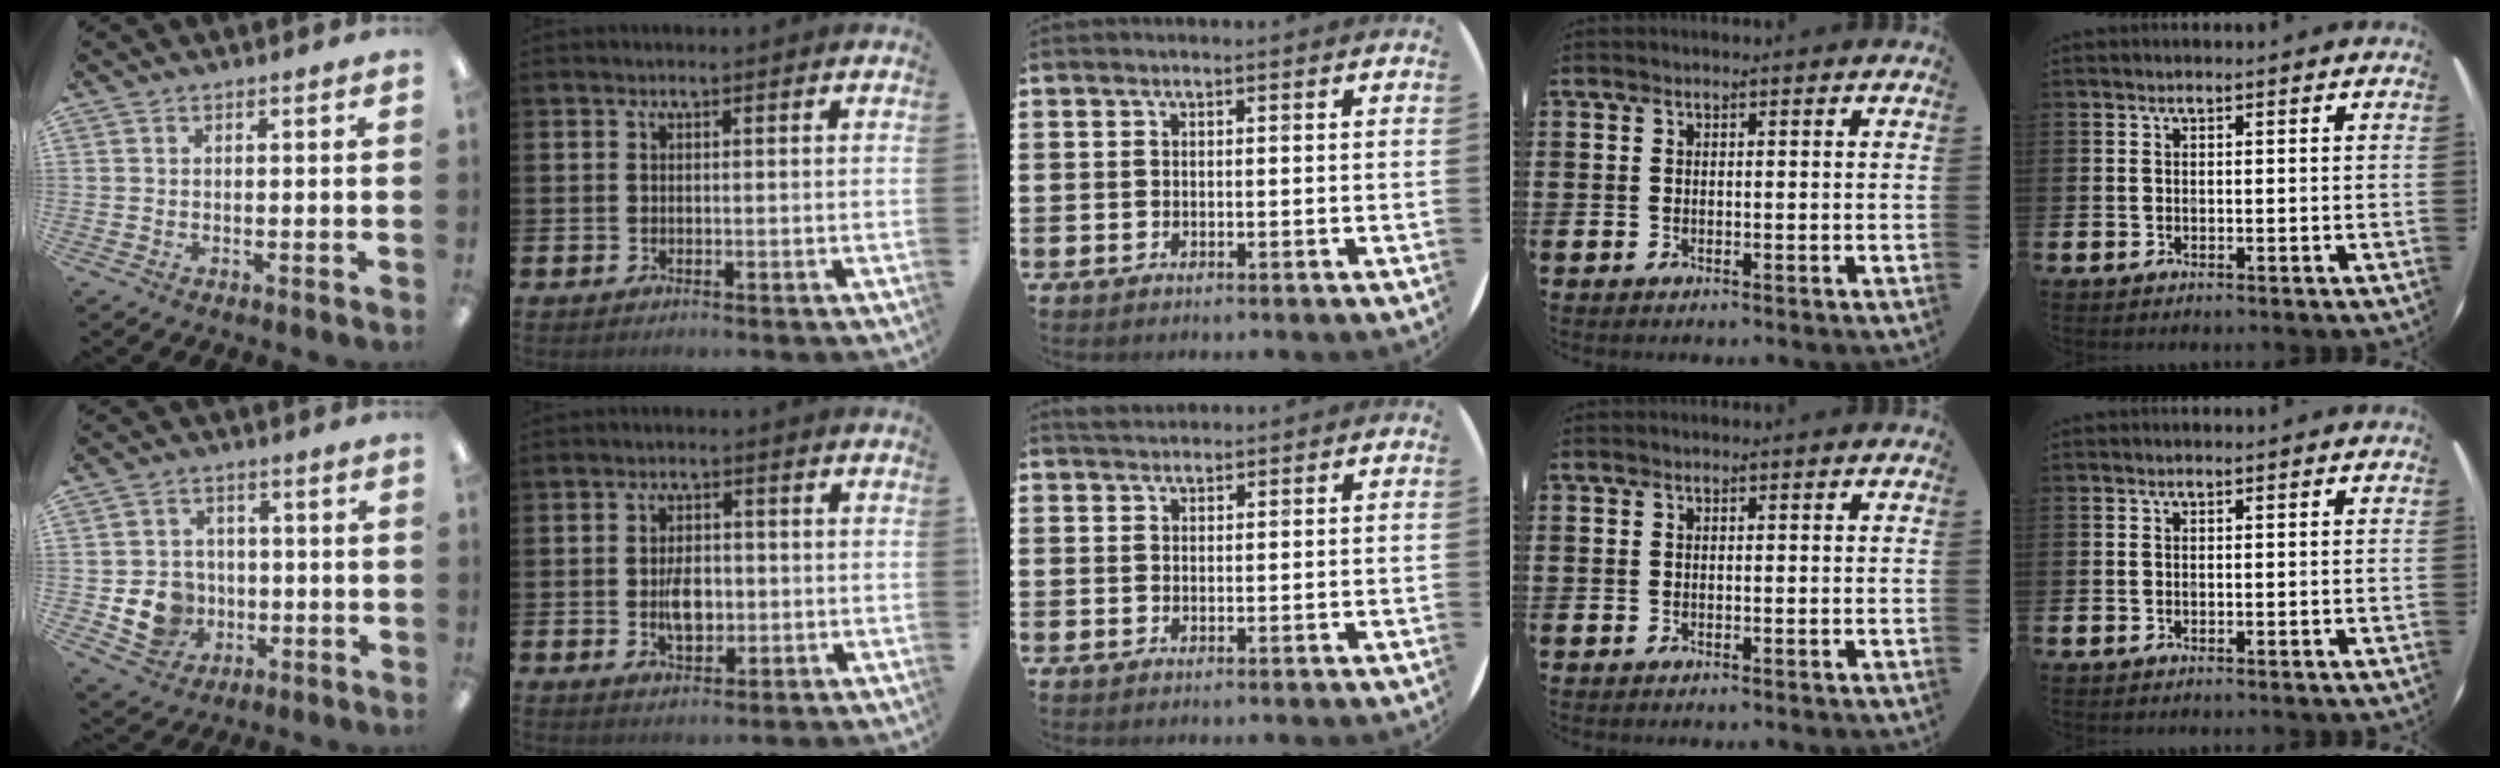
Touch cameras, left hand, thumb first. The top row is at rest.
{"thumb": {"total": 8.9, "force": [-2.1, 8.0, 3.2], "torque": [-0.073, 0.014, -0.030]}, "index": {"total": 4.6, "force": [-0.4, 2.7, 3.7], "torque": [-0.055, 0.000, -0.010]}, "middle": {"total": 1.6, "force": [1.6, 0.4, 0.2], "torque": [-0.007, 0.004, 0.030]}}